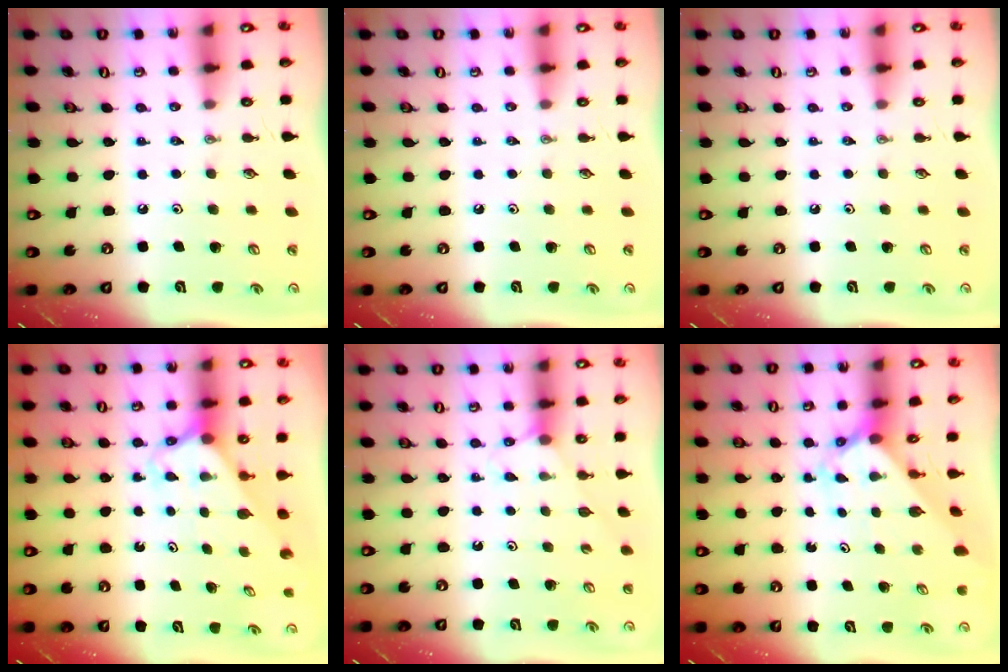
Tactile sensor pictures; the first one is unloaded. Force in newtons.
{"total": 0.0}
{"total": 0.0}
{"total": 2.4, "press": 2.4, "slide": 0.2}
{"total": 5.5, "press": 5.4, "slide": 0.6}
{"total": 2.4, "press": 2.4, "slide": 0.2}